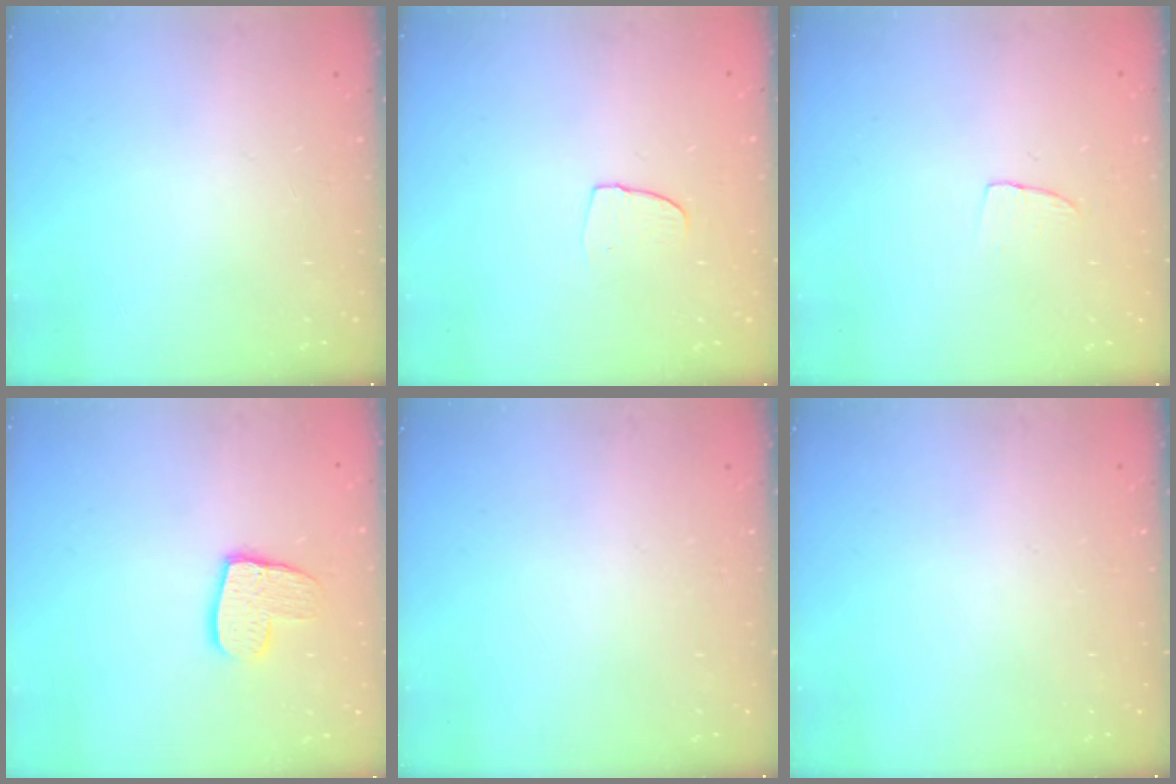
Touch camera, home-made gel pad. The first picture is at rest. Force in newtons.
{"total": 5.0, "press": 4.9, "slide": 0.5}
{"total": 3.3, "press": 3.3, "slide": 0.2}
{"total": 10.8, "press": 10.7, "slide": 0.7}
{"total": 0.0}
{"total": 0.0}